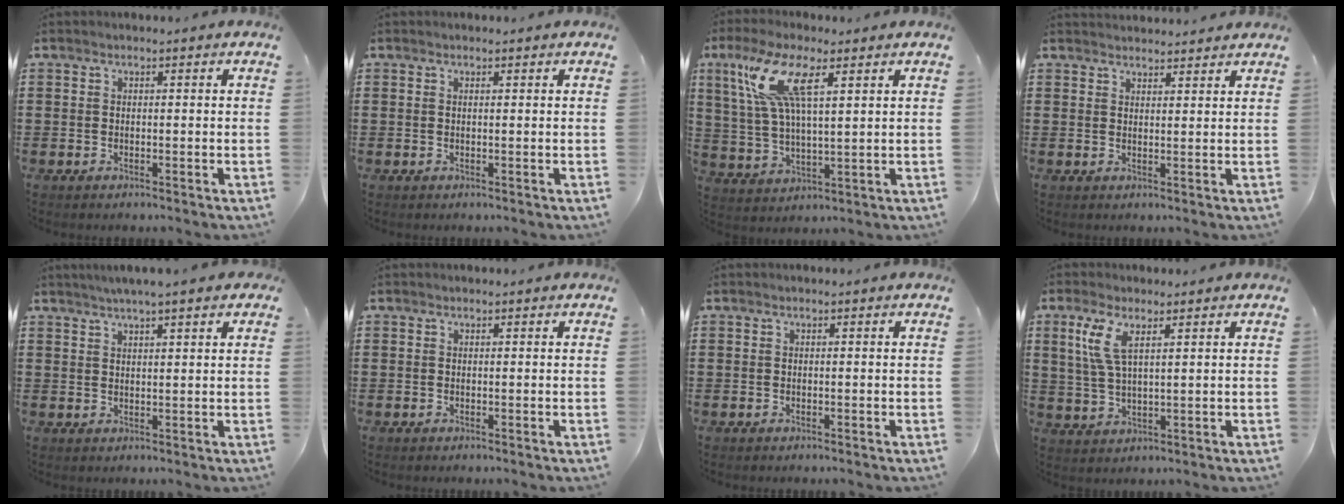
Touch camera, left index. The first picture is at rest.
{"total": 0.0}
{"total": 10.7, "force": [5.6, 2.9, 8.7], "torque": [-0.197, 0.000, 0.094]}
{"total": 2.1, "force": [2.1, 0.2, -0.1], "torque": [-0.002, 0.000, 0.042]}
{"total": 3.1, "force": [2.5, 0.3, 1.9], "torque": [-0.041, 0.006, 0.044]}
{"total": 0.0}
{"total": 0.0}
{"total": 5.7, "force": [2.9, 1.8, 4.6], "torque": [-0.109, 0.001, 0.049]}